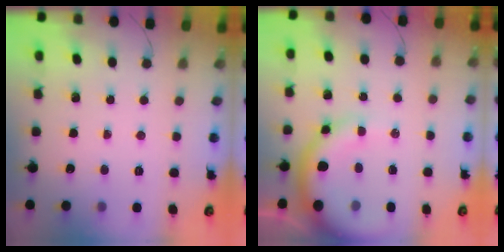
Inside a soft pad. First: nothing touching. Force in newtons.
{"total": 12.9, "press": 12.6, "slide": 2.6}